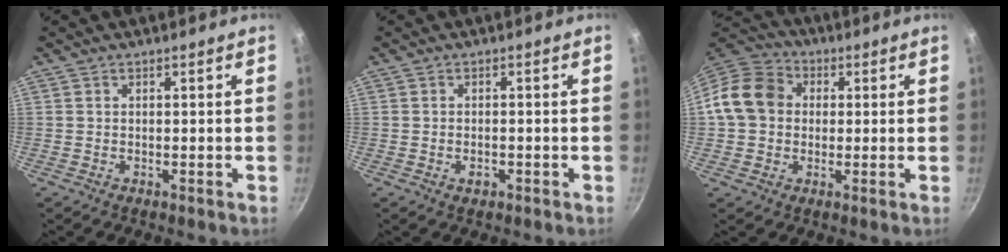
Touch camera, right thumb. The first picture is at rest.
{"total": 1.9, "force": [-0.8, 1.2, 1.3], "torque": [-0.019, 0.004, -0.013]}
{"total": 12.0, "force": [0.9, 10.2, 6.4], "torque": [-0.091, 0.027, -0.003]}